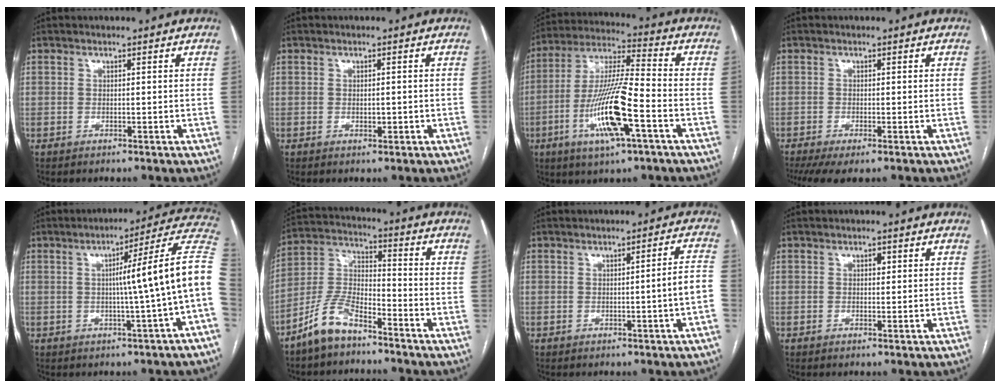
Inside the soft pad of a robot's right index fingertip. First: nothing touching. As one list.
[{"total": 1.2, "force": [-0.2, 0.5, 1.1], "torque": [-0.019, -0.001, -0.002]}, {"total": 15.4, "force": [-5.4, 1.8, 14.4], "torque": [-0.287, -0.007, -0.097]}, {"total": 4.6, "force": [-2.8, 1.2, 3.5], "torque": [-0.060, -0.011, -0.050]}, {"total": 12.8, "force": [-0.6, -2.0, 12.6], "torque": [-0.156, 0.024, -0.016]}, {"total": 9.1, "force": [-7.0, 3.0, 5.1], "torque": [-0.117, 0.006, -0.140]}, {"total": 3.8, "force": [-1.1, -0.6, 3.6], "torque": [-0.044, 0.005, -0.017]}, {"total": 0.9, "force": [0.3, 0.5, 0.6], "torque": [-0.009, 0.002, 0.004]}]